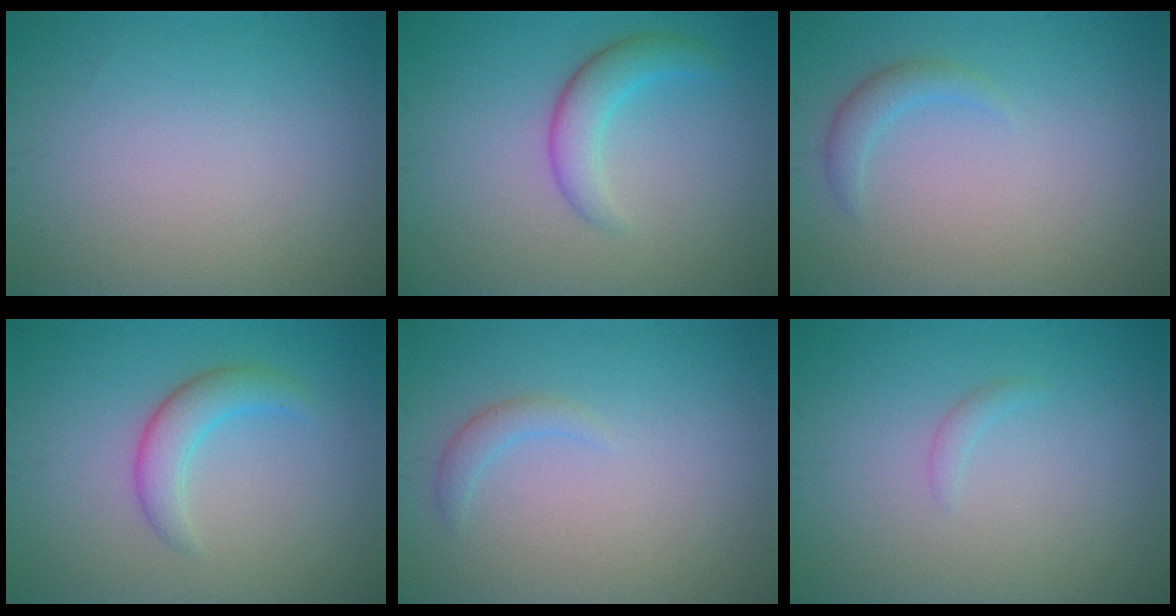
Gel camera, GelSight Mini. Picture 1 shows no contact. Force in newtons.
{"total": 3.0, "press": 3.0, "slide": 0.2}
{"total": 1.5, "press": 1.5, "slide": 0.1}
{"total": 2.9, "press": 2.9, "slide": 0.2}
{"total": 1.3, "press": 1.3, "slide": 0.1}
{"total": 0.7, "press": 0.7, "slide": 0.1}